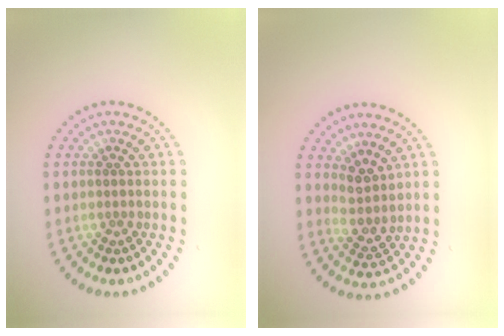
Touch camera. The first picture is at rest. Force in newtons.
{"total": 2.4, "press": 1.8, "slide": 1.5}